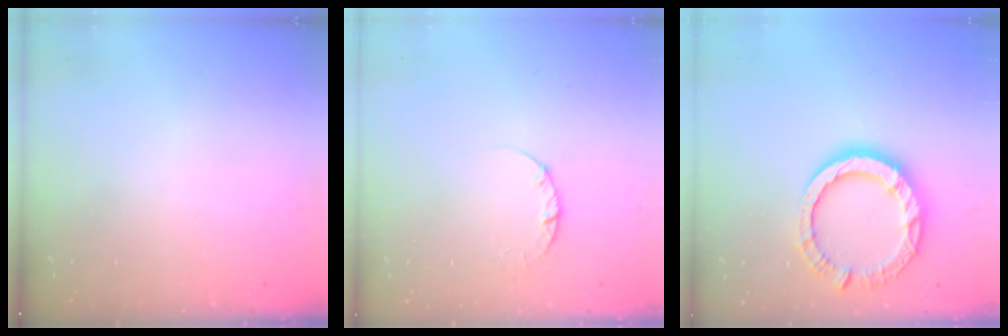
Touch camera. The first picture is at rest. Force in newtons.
{"total": 2.4, "press": 2.4, "slide": 0.3}
{"total": 13.2, "press": 13.1, "slide": 1.6}